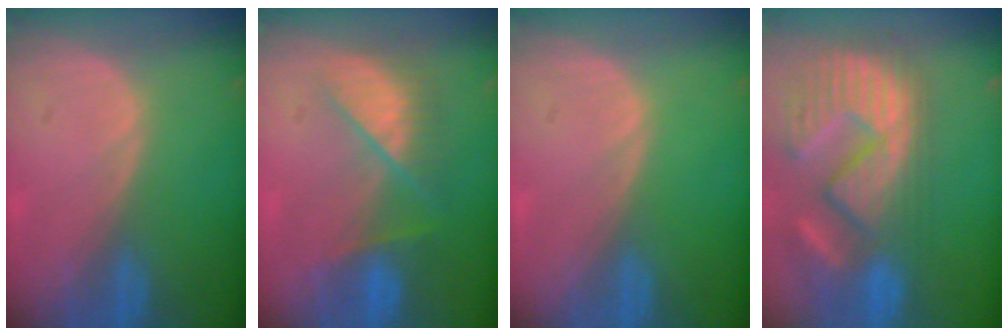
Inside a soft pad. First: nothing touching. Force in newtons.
{"total": 7.1, "press": 7.0, "slide": 1.4}
{"total": 0.0}
{"total": 14.6, "press": 12.4, "slide": 7.8}